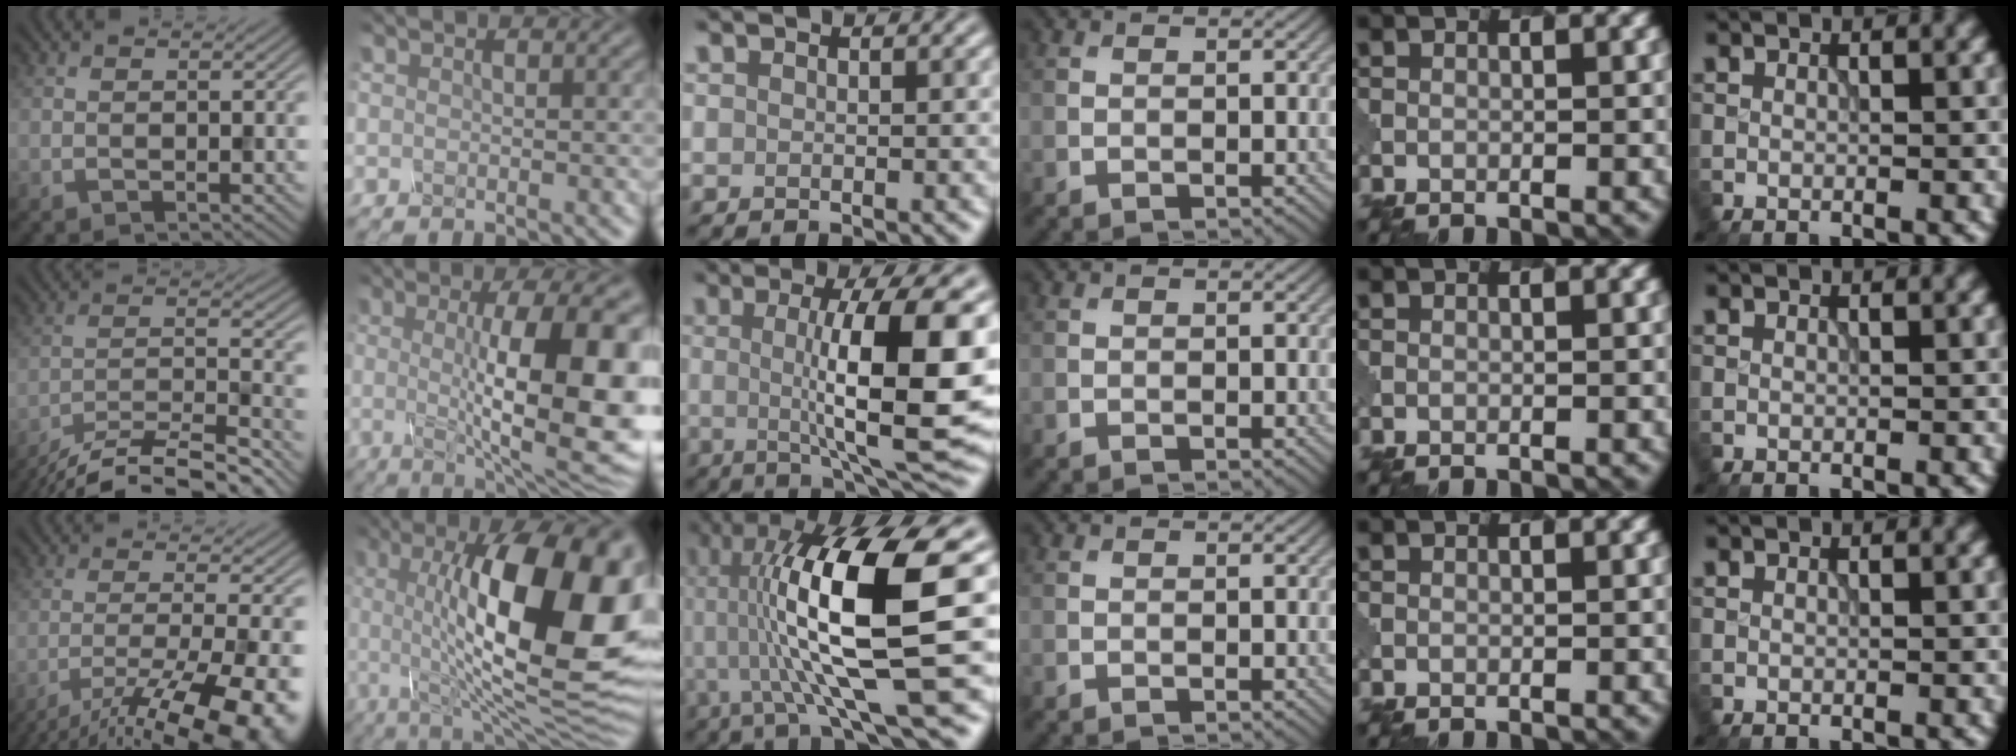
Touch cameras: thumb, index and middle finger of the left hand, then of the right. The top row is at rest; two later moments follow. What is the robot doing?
{"motion": "pour", "object": "mug"}